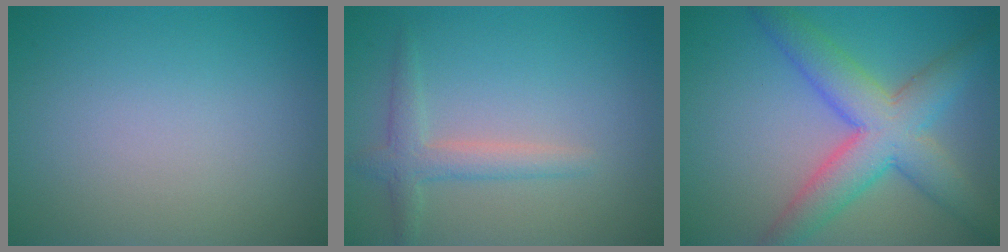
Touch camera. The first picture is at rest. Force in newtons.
{"total": 2.4, "press": 2.4, "slide": 0.1}
{"total": 7.3, "press": 7.3, "slide": 0.1}